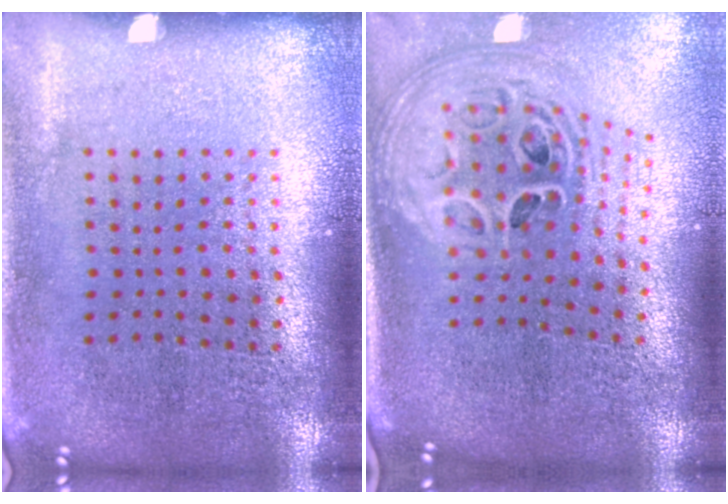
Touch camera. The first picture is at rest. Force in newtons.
{"total": 3.0, "press": 2.0, "slide": 2.2}